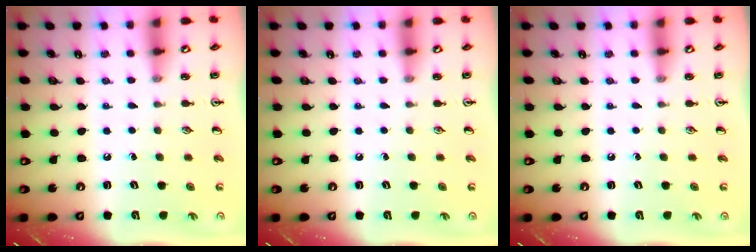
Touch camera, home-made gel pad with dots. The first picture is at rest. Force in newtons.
{"total": 0.0}
{"total": 0.0}